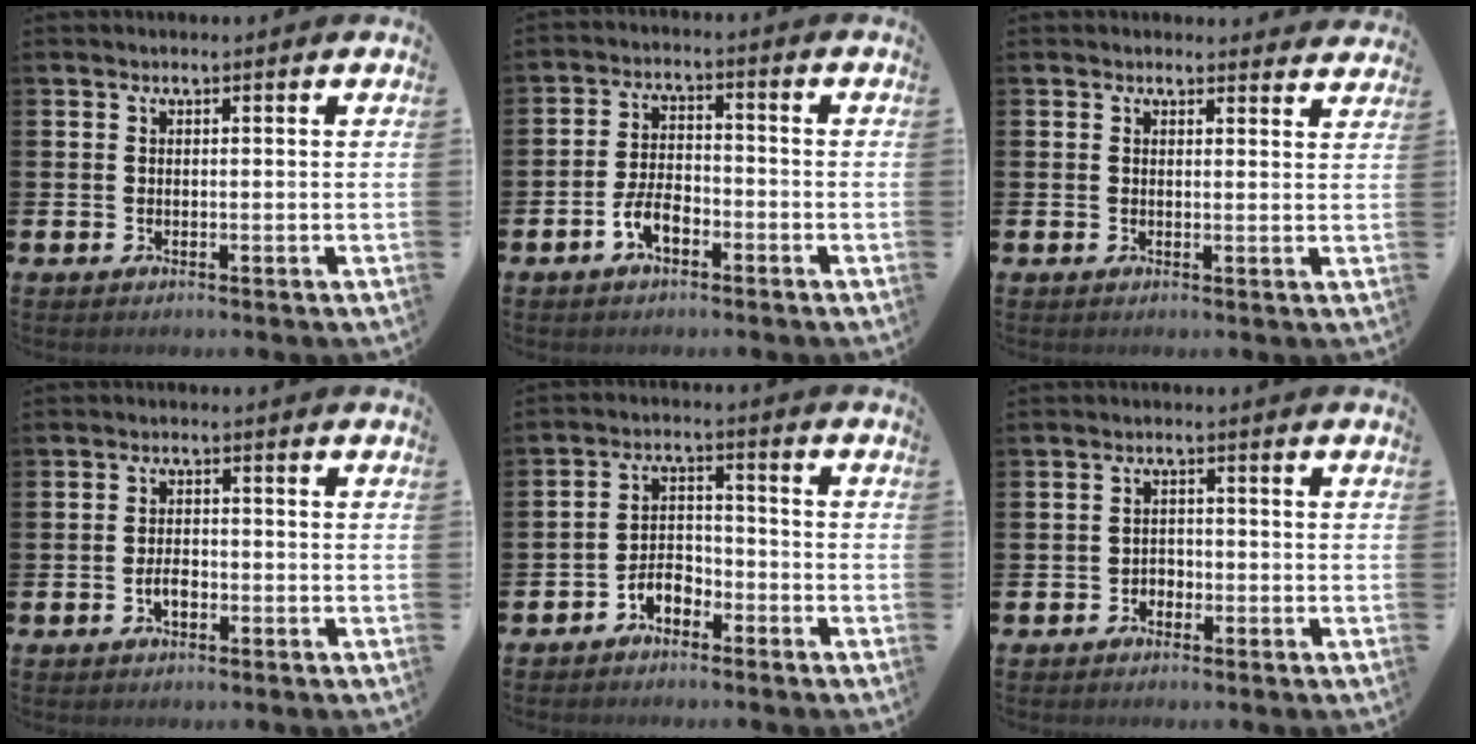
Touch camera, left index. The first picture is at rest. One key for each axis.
{"total": 4.3, "fx": -2.4, "fy": 2.1, "fz": 2.9, "tx": -0.065, "ty": 0.004, "tz": -0.048}
{"total": 1.6, "fx": 1.6, "fy": 0.4, "fz": -0.1, "tx": 0.010, "ty": -0.007, "tz": 0.027}
{"total": 2.3, "fx": -0.8, "fy": 1.2, "fz": 1.8, "tx": -0.028, "ty": 0.001, "tz": -0.017}
{"total": 3.8, "fx": -2.9, "fy": 2.0, "fz": 1.5, "tx": -0.031, "ty": 0.011, "tz": -0.059}
{"total": 1.7, "fx": -1.3, "fy": 1.1, "fz": 0.2, "tx": -0.009, "ty": 0.003, "tz": -0.028}